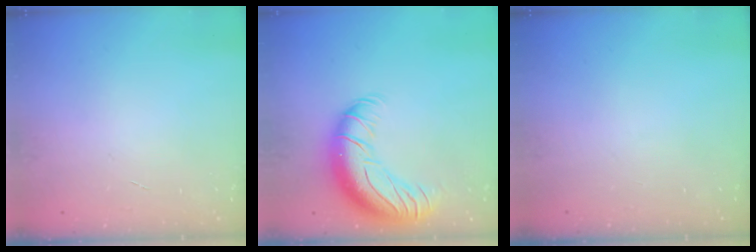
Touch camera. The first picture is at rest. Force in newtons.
{"total": 17.9, "press": 17.4, "slide": 3.9}
{"total": 0.0}